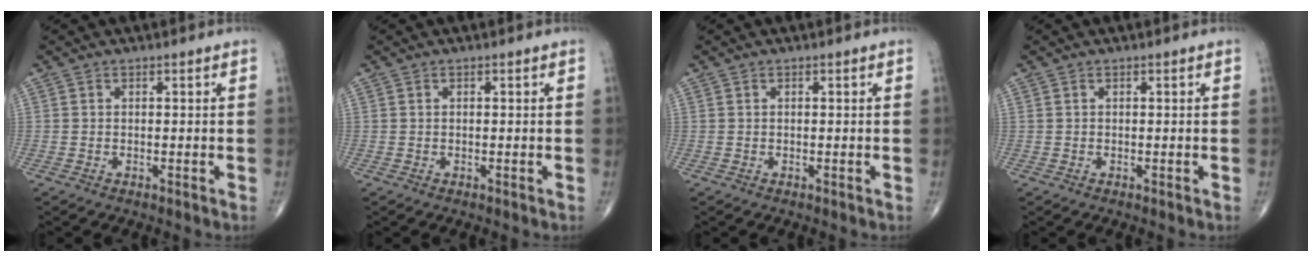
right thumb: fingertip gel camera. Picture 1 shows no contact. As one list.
[{"total": 0.0}, {"total": 0.0}, {"total": 0.0}]